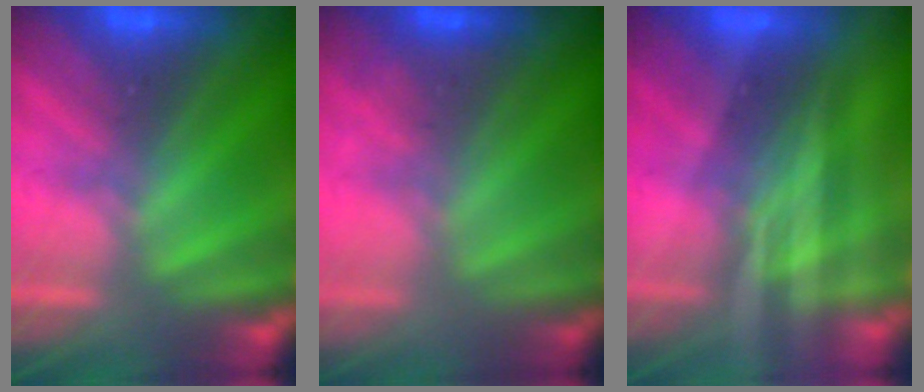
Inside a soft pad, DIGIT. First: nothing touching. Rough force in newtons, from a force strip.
{"total": 1.9}
{"total": 2.1}